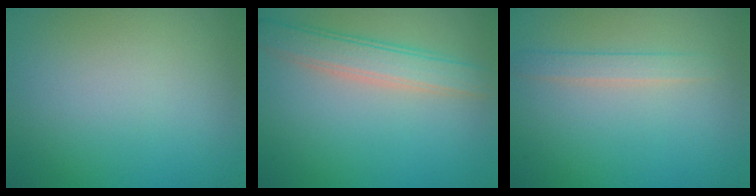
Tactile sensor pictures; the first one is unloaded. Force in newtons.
{"total": 4.0, "press": 4.0, "slide": 0.3}
{"total": 1.8, "press": 1.8, "slide": 0.2}